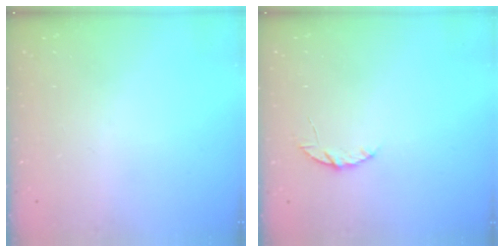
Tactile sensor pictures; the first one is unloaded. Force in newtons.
{"total": 4.2, "press": 4.2, "slide": 0.5}